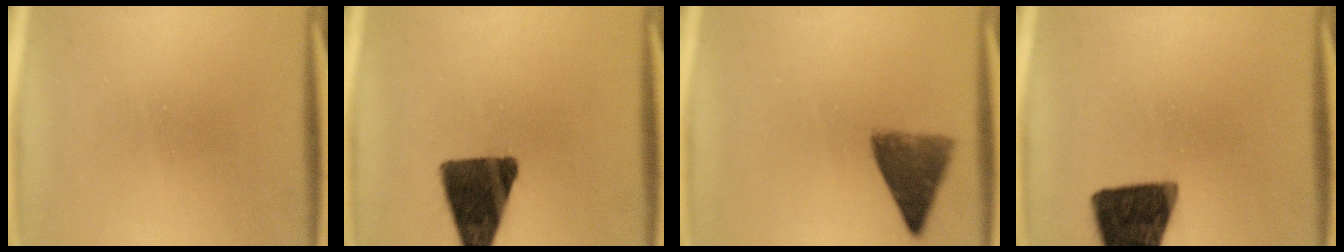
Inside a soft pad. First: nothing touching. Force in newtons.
{"total": 13.4}
{"total": 6.7}
{"total": 15.0}